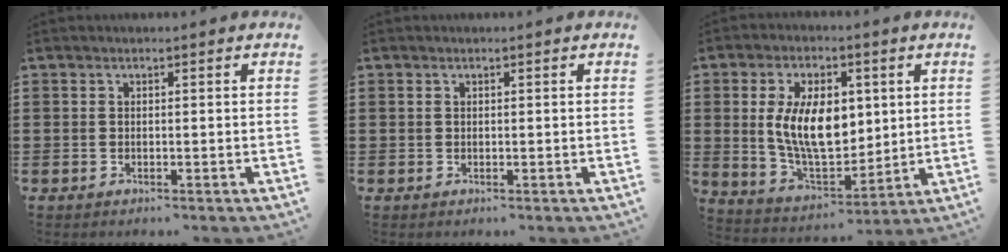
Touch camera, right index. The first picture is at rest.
{"total": 0.0}
{"total": 11.3, "force": [1.7, 6.5, 9.1], "torque": [-0.184, 0.004, 0.029]}